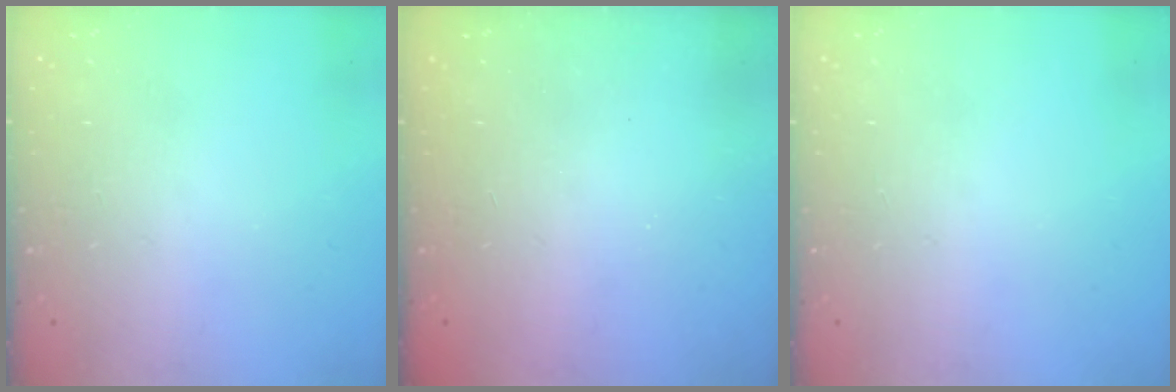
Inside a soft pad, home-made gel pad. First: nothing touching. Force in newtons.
{"total": 2.3, "press": 2.2, "slide": 0.7}
{"total": 0.0}